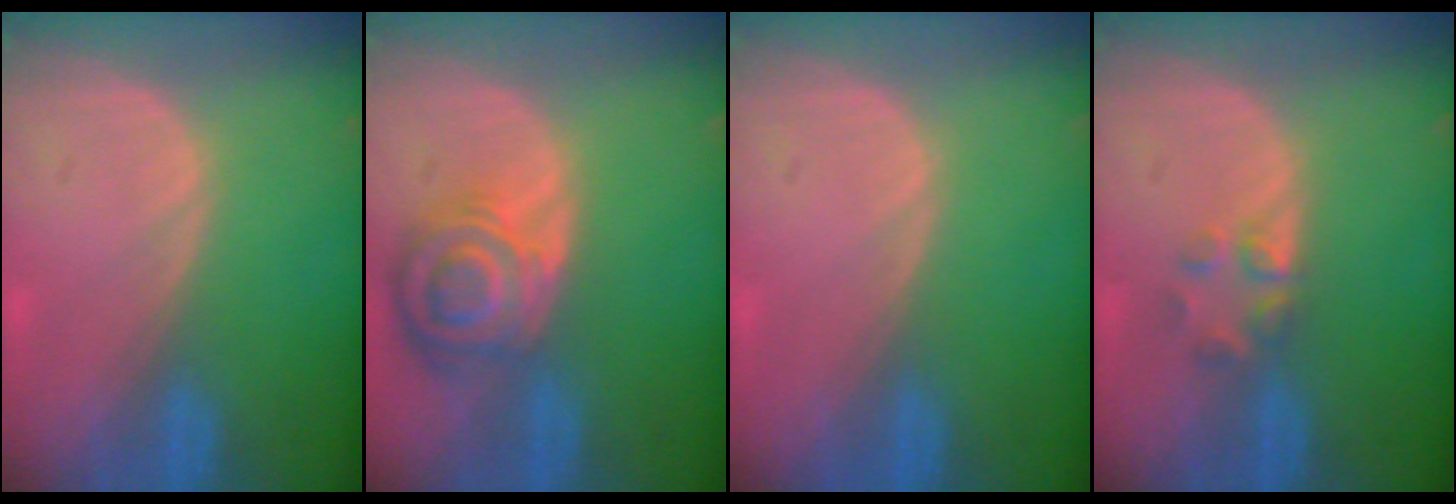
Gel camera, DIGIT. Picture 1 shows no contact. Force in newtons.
{"total": 8.4, "press": 7.4, "slide": 3.9}
{"total": 0.0}
{"total": 2.6, "press": 2.6, "slide": 0.2}